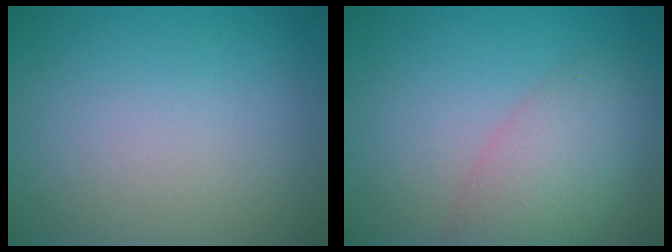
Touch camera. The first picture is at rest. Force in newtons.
{"total": 5.3, "press": 5.3, "slide": 0.3}